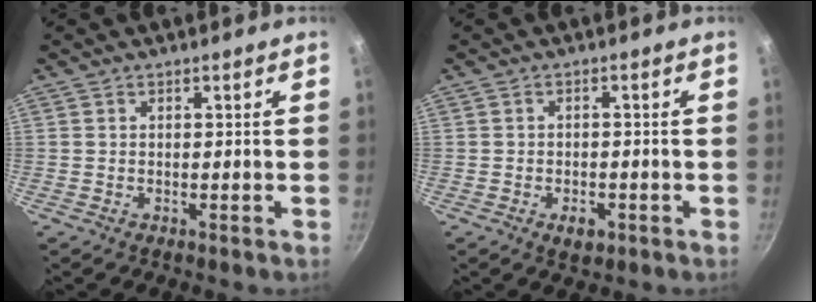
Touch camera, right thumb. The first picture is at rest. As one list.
[{"total": 3.4, "force": [-1.5, 2.1, 2.2], "torque": [-0.029, 0.010, -0.019]}]